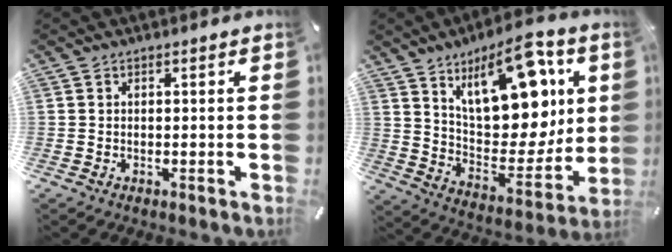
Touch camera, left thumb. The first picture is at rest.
{"total": 20.6, "force": [10.6, 10.5, 14.2], "torque": [-0.194, -0.071, 0.181]}